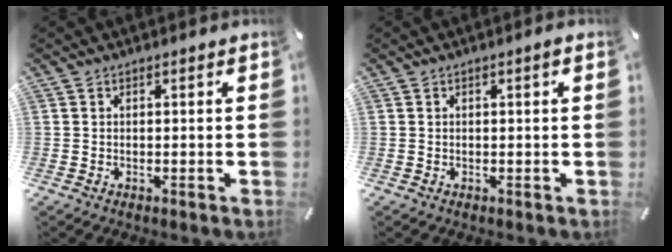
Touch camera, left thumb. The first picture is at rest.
{"total": 1.1, "force": [0.2, 0.1, 1.1], "torque": [-0.020, 0.001, 0.003]}